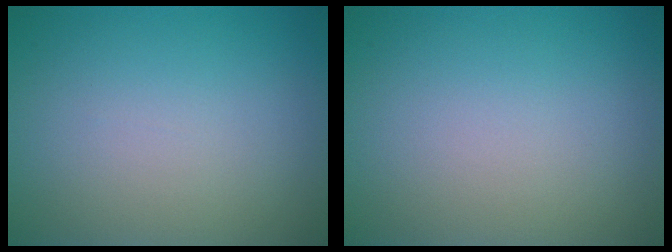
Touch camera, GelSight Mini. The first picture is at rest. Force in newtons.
{"total": 0.0}